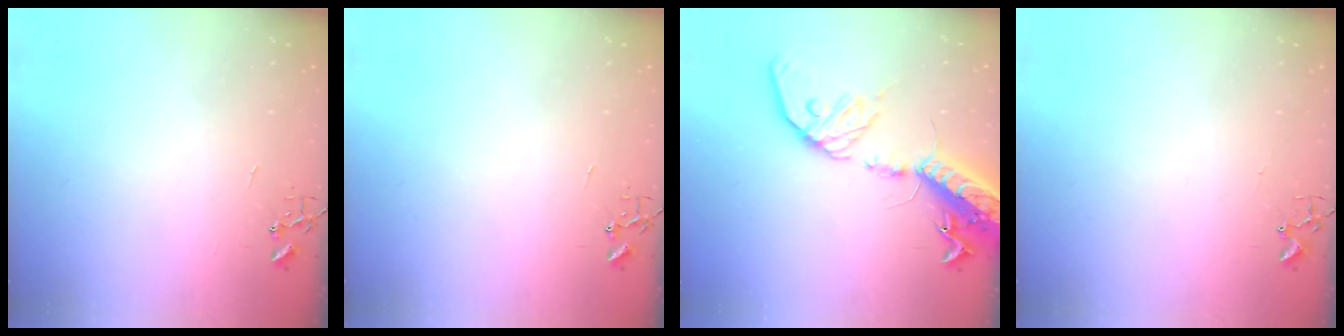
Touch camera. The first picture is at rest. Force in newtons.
{"total": 0.0}
{"total": 20.9, "press": 20.4, "slide": 4.4}
{"total": 1.8, "press": 1.8, "slide": 0.2}